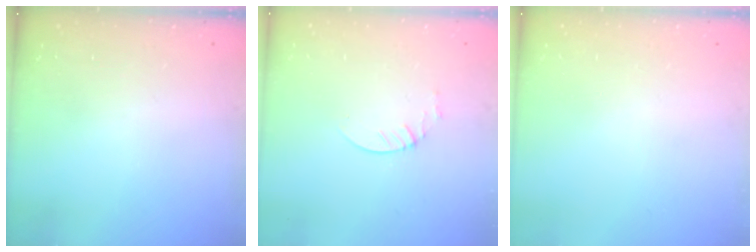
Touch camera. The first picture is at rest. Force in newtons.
{"total": 1.9, "press": 1.9, "slide": 0.2}
{"total": 0.0}